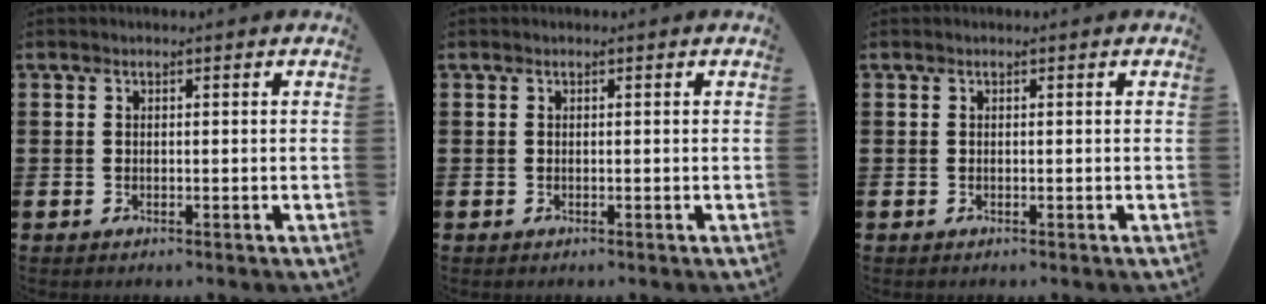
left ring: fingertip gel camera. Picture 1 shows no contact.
{"total": 0.0}
{"total": 0.0}